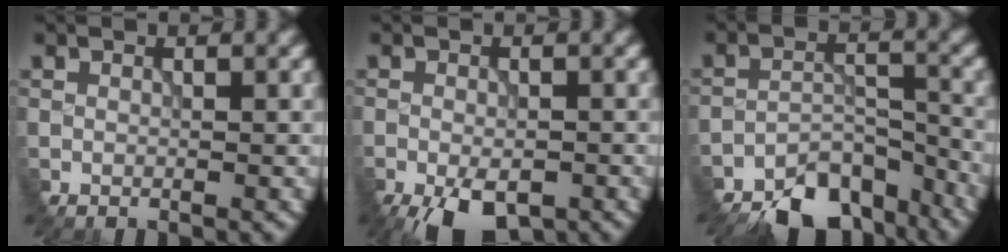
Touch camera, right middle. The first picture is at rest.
{"total": 6.5, "force": [-4.1, 2.8, 4.2], "torque": [-0.073, -0.017, -0.062]}
{"total": 9.3, "force": [-7.9, 3.4, 3.6], "torque": [-0.043, -0.007, -0.121]}